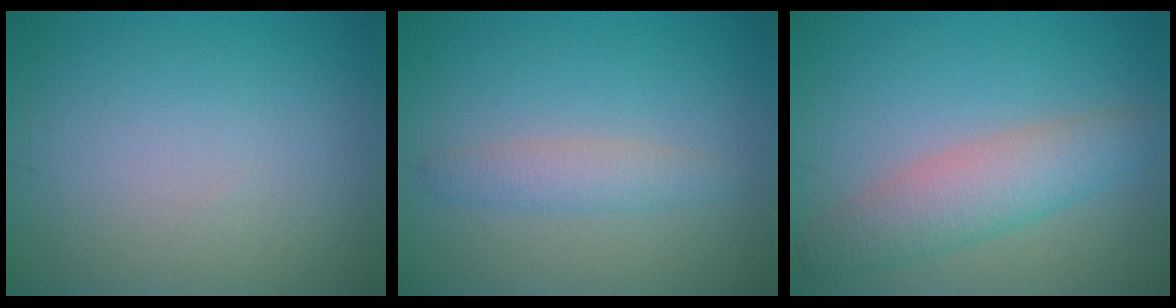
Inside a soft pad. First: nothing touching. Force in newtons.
{"total": 2.0, "press": 2.0, "slide": 0.1}
{"total": 4.4, "press": 4.4, "slide": 0.2}